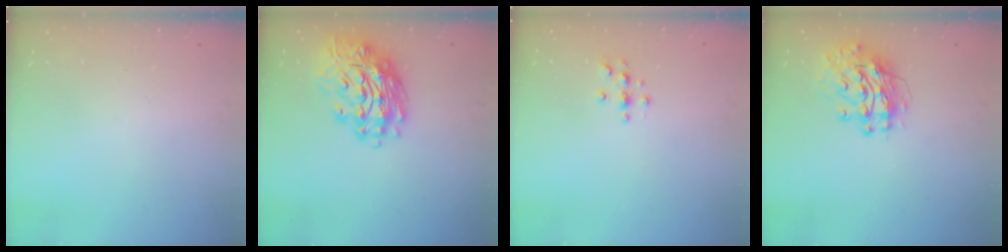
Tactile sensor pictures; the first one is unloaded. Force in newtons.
{"total": 16.8, "press": 16.7, "slide": 1.9}
{"total": 4.2, "press": 4.2, "slide": 0.5}
{"total": 12.8, "press": 12.7, "slide": 1.1}